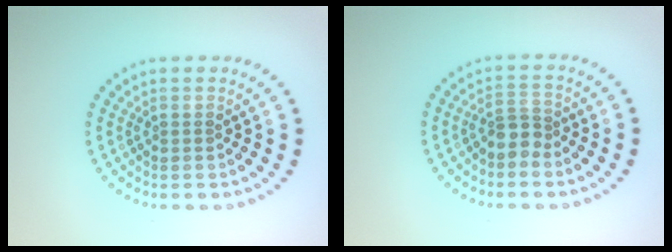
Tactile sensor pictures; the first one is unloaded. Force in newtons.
{"total": 2.2, "press": 1.7, "slide": 1.3}